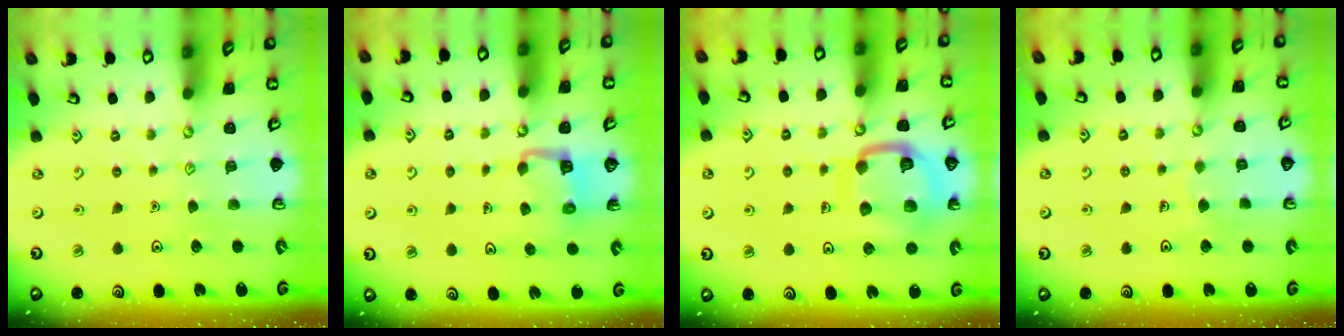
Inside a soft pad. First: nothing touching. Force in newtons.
{"total": 4.1, "press": 4.1, "slide": 0.2}
{"total": 14.4, "press": 14.3, "slide": 1.5}
{"total": 3.6, "press": 3.6, "slide": 0.2}